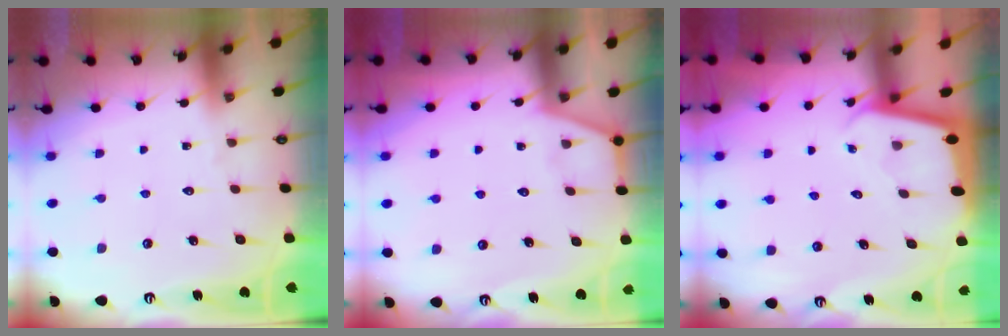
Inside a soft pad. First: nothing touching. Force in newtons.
{"total": 2.6, "press": 2.6, "slide": 0.3}
{"total": 1.9, "press": 1.9, "slide": 0.1}